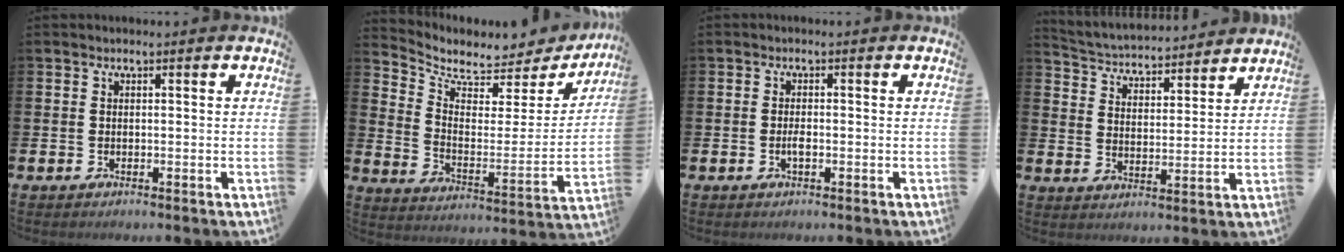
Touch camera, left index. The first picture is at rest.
{"total": 6.0, "force": [5.3, 2.7, 0.9], "torque": [-0.054, -0.049, 0.088]}
{"total": 1.4, "force": [-0.4, 0.4, 1.2], "torque": [-0.022, 0.000, -0.009]}
{"total": 3.9, "force": [3.8, 0.9, 0.0], "torque": [-0.030, -0.036, 0.062]}